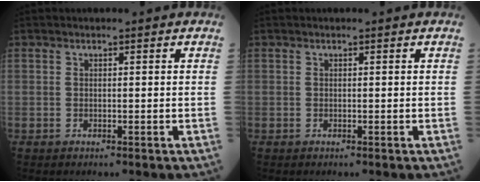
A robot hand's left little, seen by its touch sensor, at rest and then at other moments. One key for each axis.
{"total": 0.0}